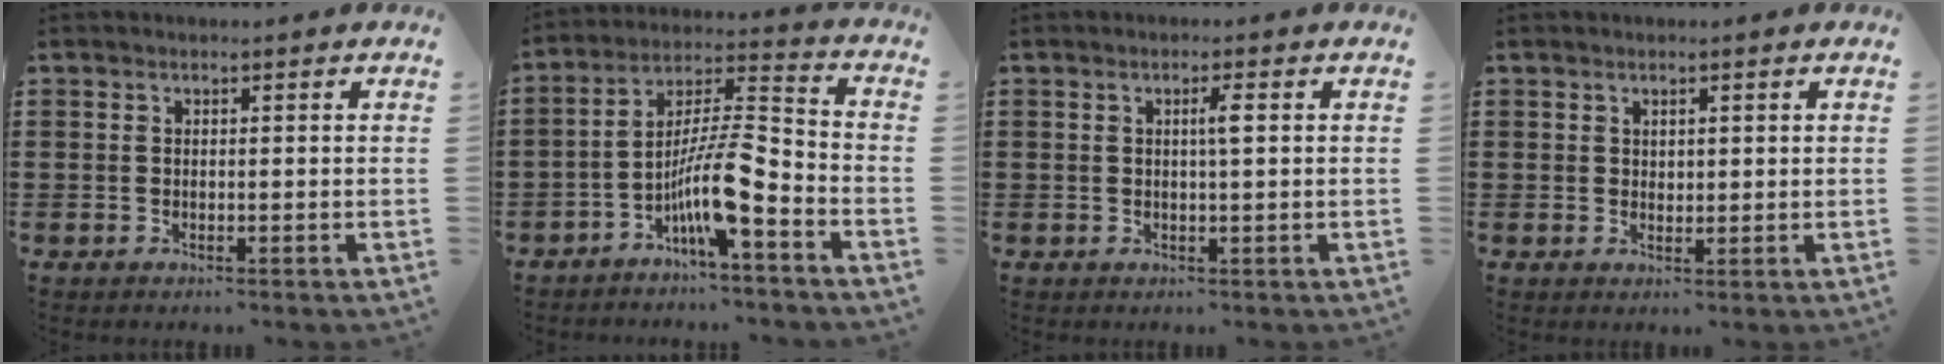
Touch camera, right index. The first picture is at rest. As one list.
[{"total": 10.5, "force": [-5.7, 1.5, 8.6], "torque": [-0.176, -0.014, -0.114]}, {"total": 2.0, "force": [0.4, 0.1, 1.9], "torque": [-0.037, -0.001, 0.004]}, {"total": 1.1, "force": [0.8, 0.6, 0.4], "torque": [-0.008, 0.004, 0.014]}]